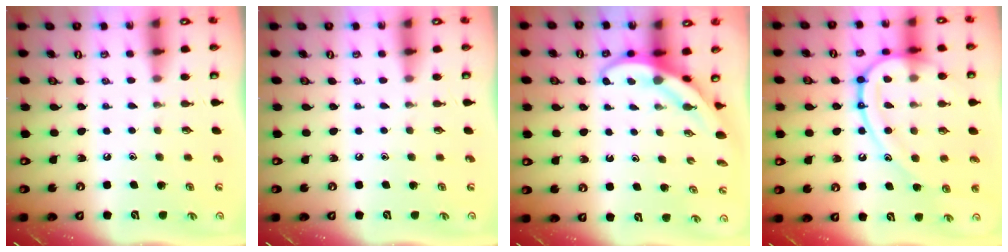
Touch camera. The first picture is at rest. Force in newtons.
{"total": 0.0}
{"total": 4.0, "press": 4.0, "slide": 0.3}
{"total": 17.4, "press": 17.4, "slide": 1.6}